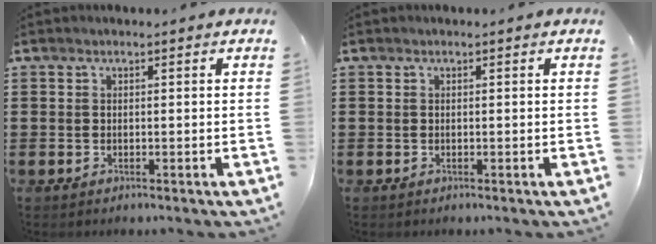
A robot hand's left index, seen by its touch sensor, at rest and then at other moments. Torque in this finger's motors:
{"motor_torque": [0.00, 0.00, 0.00, 0.00]}